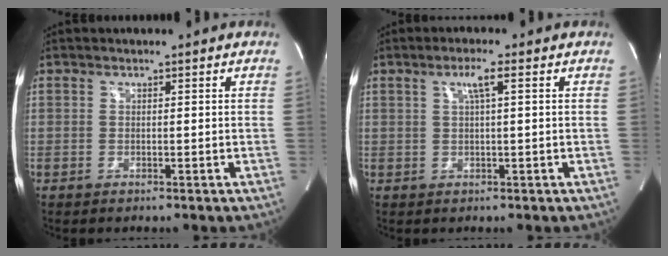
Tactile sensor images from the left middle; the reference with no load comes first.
{"total": 2.7, "force": [1.0, -0.1, 2.5], "torque": [-0.050, 0.003, 0.018]}